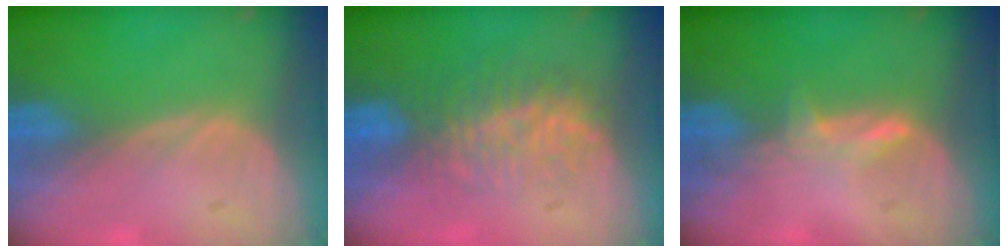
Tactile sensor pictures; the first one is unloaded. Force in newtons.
{"total": 7.5, "press": 7.2, "slide": 2.3}
{"total": 2.3, "press": 2.3, "slide": 0.4}